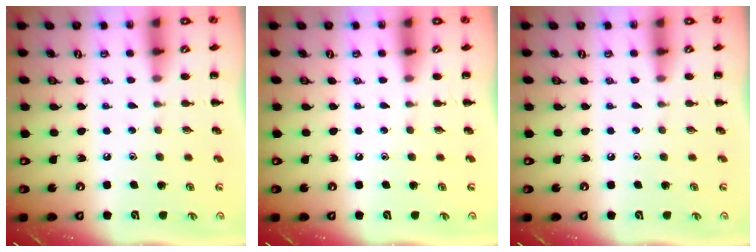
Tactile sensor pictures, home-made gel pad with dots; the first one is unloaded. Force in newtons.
{"total": 0.0}
{"total": 0.0}